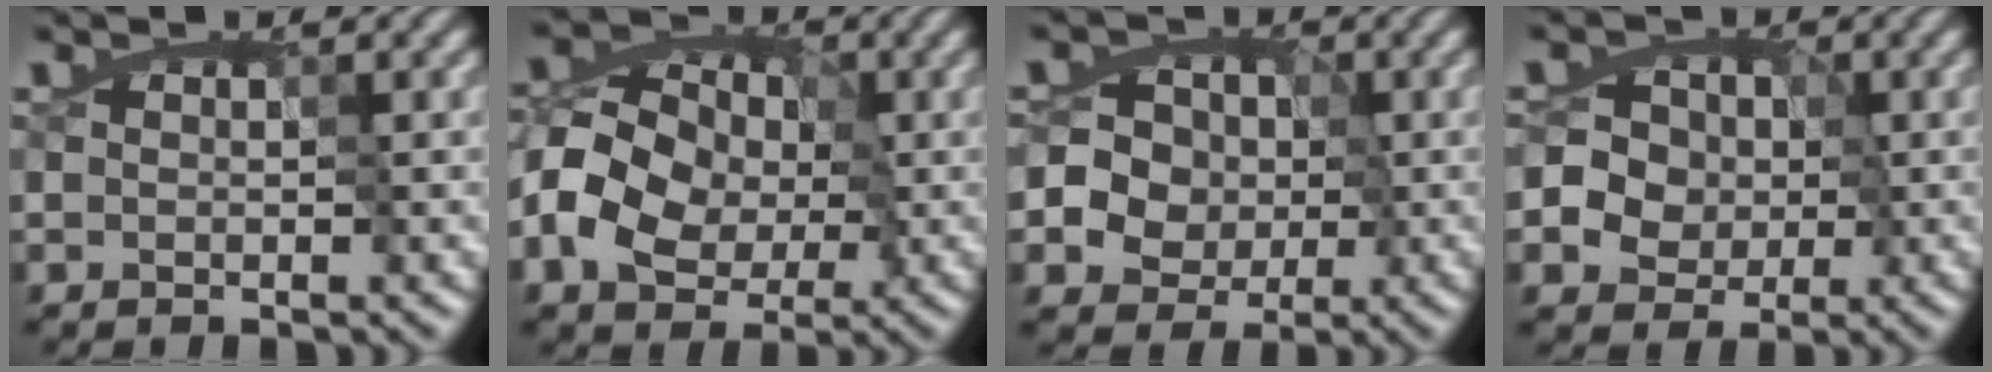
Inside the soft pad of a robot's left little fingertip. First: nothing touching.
{"total": 9.1, "force": [-2.9, 6.8, 5.2], "torque": [-0.087, -0.001, -0.059]}
{"total": 8.9, "force": [-1.2, 8.2, 3.1], "torque": [-0.063, 0.027, -0.050]}
{"total": 8.2, "force": [-0.3, 7.5, 3.4], "torque": [-0.054, 0.032, -0.030]}